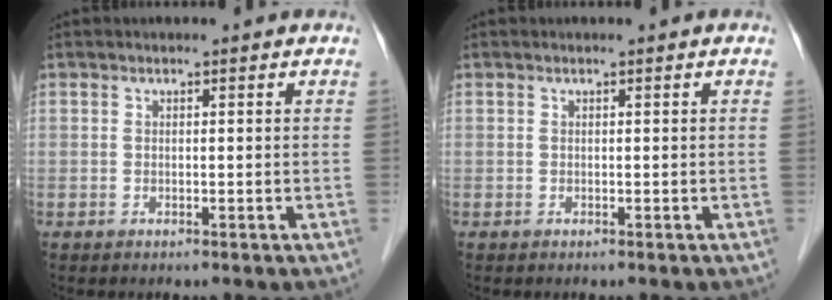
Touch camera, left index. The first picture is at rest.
{"total": 0.0}